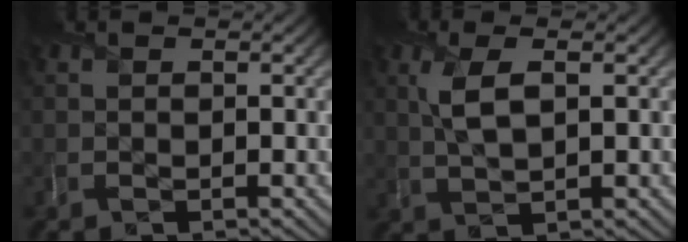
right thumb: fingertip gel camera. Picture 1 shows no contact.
{"total": 4.2, "force": [1.1, 1.6, 3.8], "torque": [-0.093, 0.003, 0.023]}